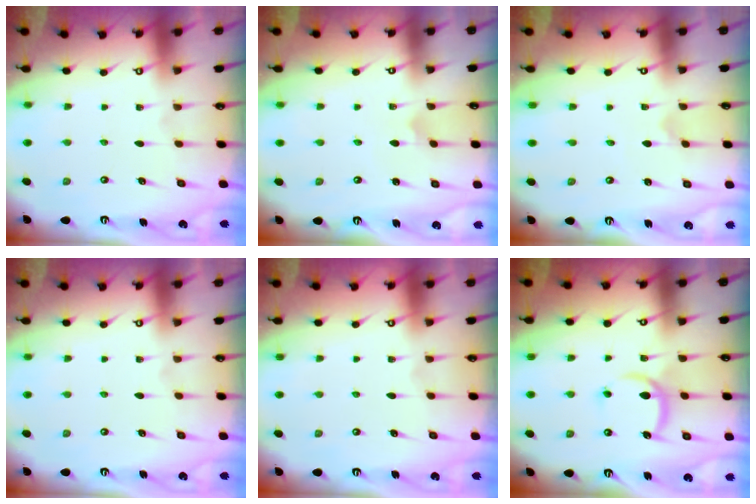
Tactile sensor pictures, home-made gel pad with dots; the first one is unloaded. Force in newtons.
{"total": 2.2, "press": 2.2, "slide": 0.1}
{"total": 0.0}
{"total": 0.0}
{"total": 0.0}
{"total": 9.0, "press": 9.0, "slide": 0.5}